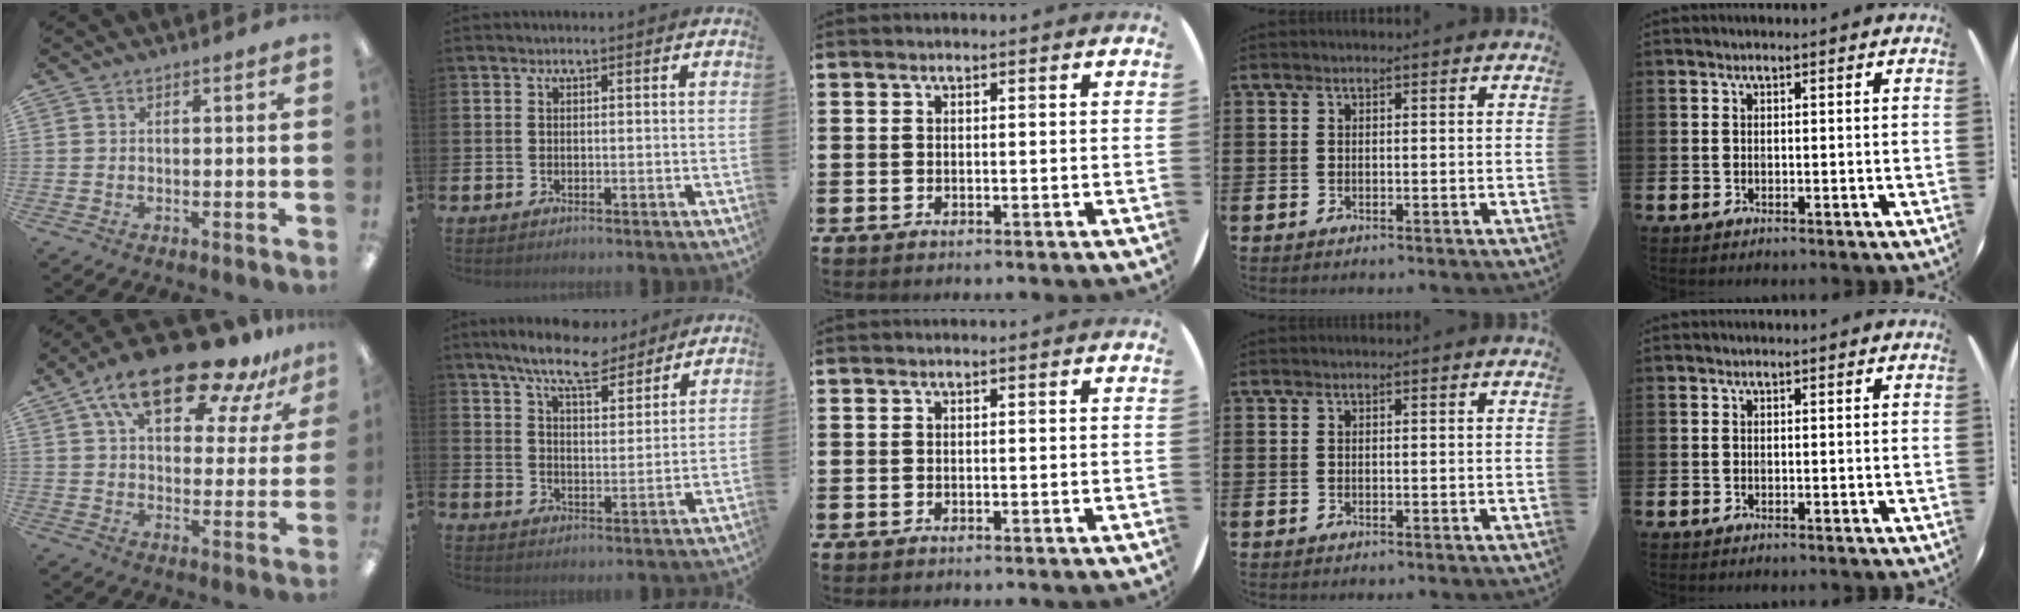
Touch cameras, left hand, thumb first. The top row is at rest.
{"thumb": {"total": 20.8, "force": [13.5, 8.7, 13.2], "torque": [-0.215, -0.072, 0.229]}, "index": {"total": 8.9, "force": [7.9, 2.0, 3.6], "torque": [-0.078, -0.032, 0.140]}}